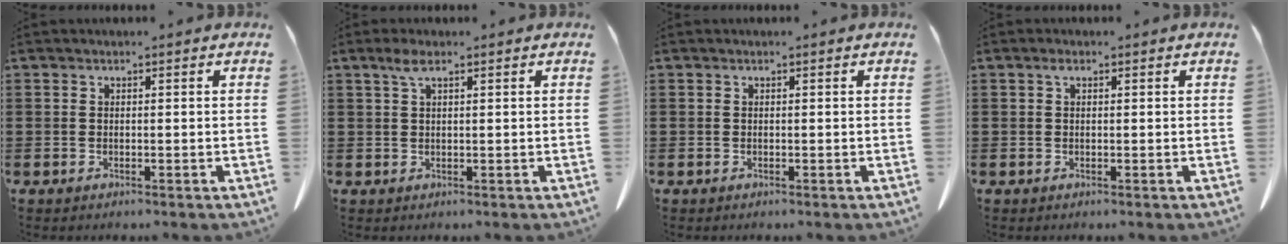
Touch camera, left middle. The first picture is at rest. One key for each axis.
{"total": 2.5, "fx": 1.3, "fy": 0.7, "fz": 2.1, "tx": -0.044, "ty": 0.006, "tz": 0.021}
{"total": 0.0}
{"total": 1.1, "fx": 0.3, "fy": 0.5, "fz": 0.9, "tx": -0.019, "ty": 0.004, "tz": 0.005}